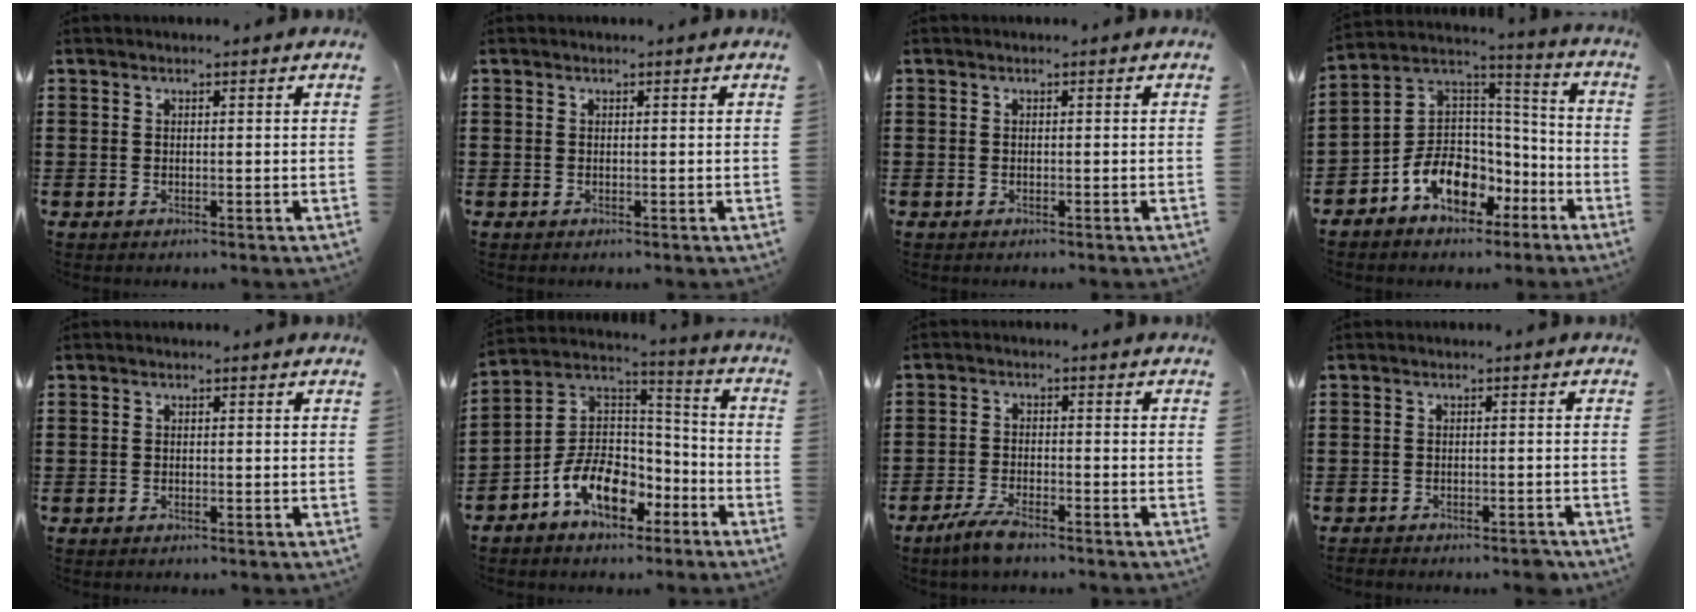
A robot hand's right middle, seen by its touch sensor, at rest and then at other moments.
{"total": 0.0}
{"total": 0.0}
{"total": 9.8, "force": [-5.5, 6.9, 4.3], "torque": [-0.106, 0.006, -0.104]}
{"total": 0.6, "force": [-0.5, 0.2, 0.3], "torque": [-0.006, -0.003, -0.009]}
{"total": 9.8, "force": [-6.0, 5.9, 5.1], "torque": [-0.124, 0.006, -0.119]}
{"total": 4.1, "force": [-3.4, 0.8, 2.1], "torque": [-0.056, -0.003, -0.069]}
{"total": 2.2, "force": [-2.2, 0.4, 0.1], "torque": [-0.008, 0.001, -0.046]}